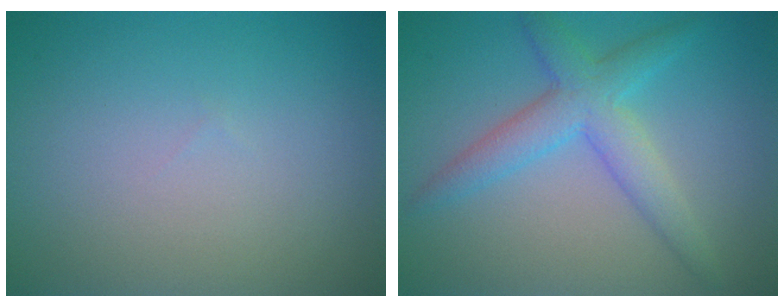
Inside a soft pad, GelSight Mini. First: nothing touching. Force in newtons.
{"total": 4.3, "press": 4.3, "slide": 0.1}